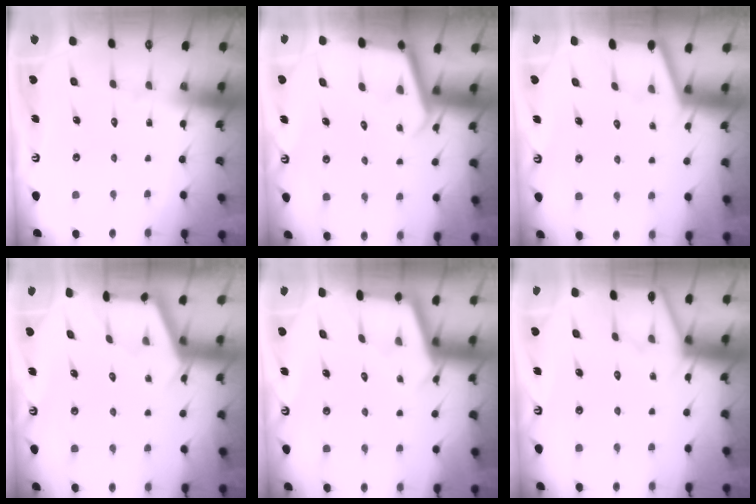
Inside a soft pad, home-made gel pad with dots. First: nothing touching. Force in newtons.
{"total": 3.4, "press": 3.4, "slide": 0.3}
{"total": 1.1, "press": 1.1, "slide": 0.1}
{"total": 2.9, "press": 2.9, "slide": 0.3}
{"total": 2.9, "press": 2.9, "slide": 0.3}
{"total": 4.0, "press": 3.9, "slide": 0.4}